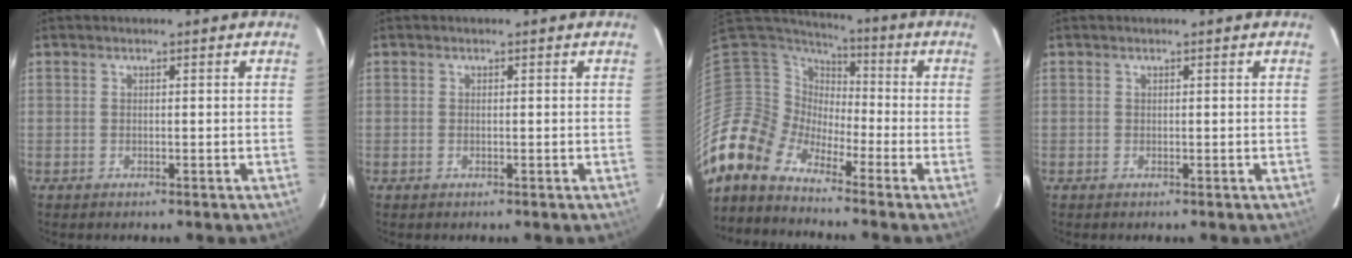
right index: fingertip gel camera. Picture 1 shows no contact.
{"total": 0.0}
{"total": 9.7, "force": [-8.1, 4.5, 2.8], "torque": [-0.052, 0.014, -0.180]}
{"total": 0.0}